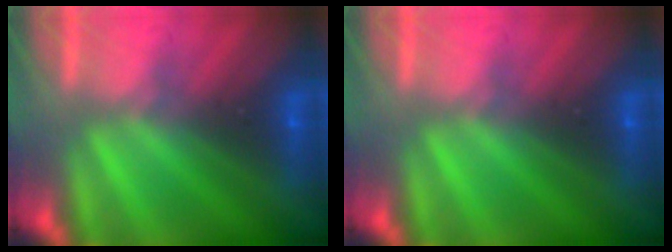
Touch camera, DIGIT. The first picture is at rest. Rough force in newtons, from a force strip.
{"total": 0.0}